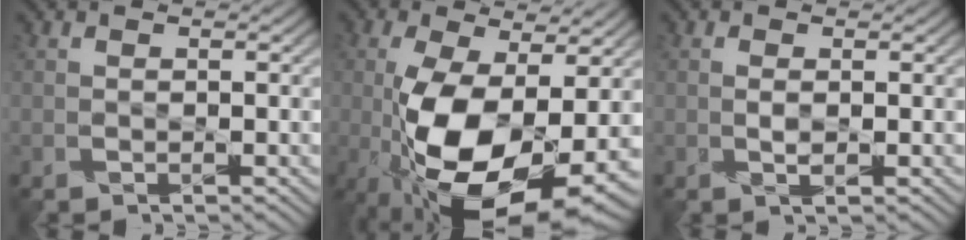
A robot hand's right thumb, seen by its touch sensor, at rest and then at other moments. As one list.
[{"total": 15.7, "force": [-3.7, 7.1, 13.5], "torque": [-0.260, -0.018, -0.061]}, {"total": 1.0, "force": [0.2, 0.1, 1.0], "torque": [-0.023, 0.003, 0.004]}]